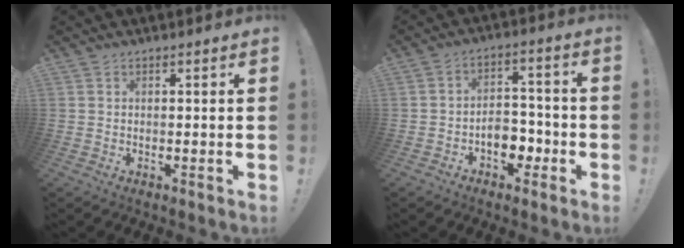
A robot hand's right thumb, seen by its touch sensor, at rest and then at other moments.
{"total": 8.7, "force": [-3.2, 6.4, 4.9], "torque": [-0.076, 0.017, -0.050]}